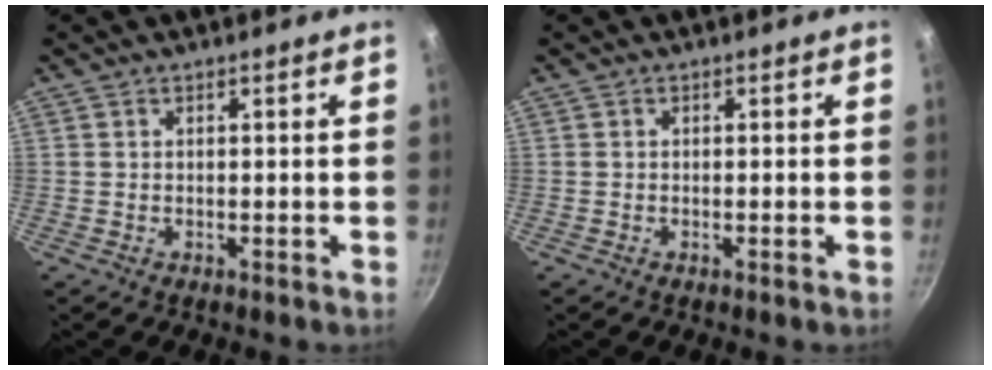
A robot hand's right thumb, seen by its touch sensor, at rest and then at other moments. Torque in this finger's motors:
{"motor_torque": [-0.13, 0.26, 0.15, -0.53, 0.06]}